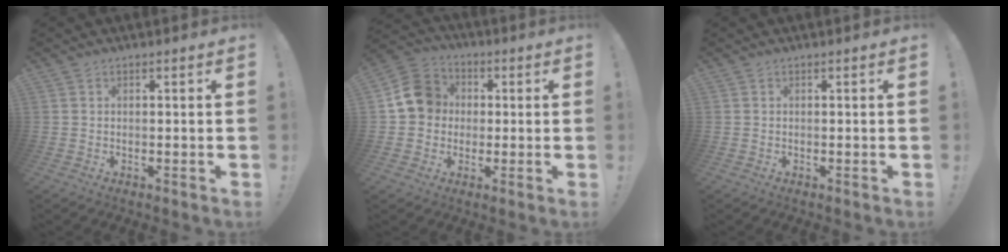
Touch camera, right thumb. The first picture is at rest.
{"total": 12.5, "force": [1.3, 11.2, 5.2], "torque": [-0.068, 0.015, 0.032]}
{"total": 0.0}